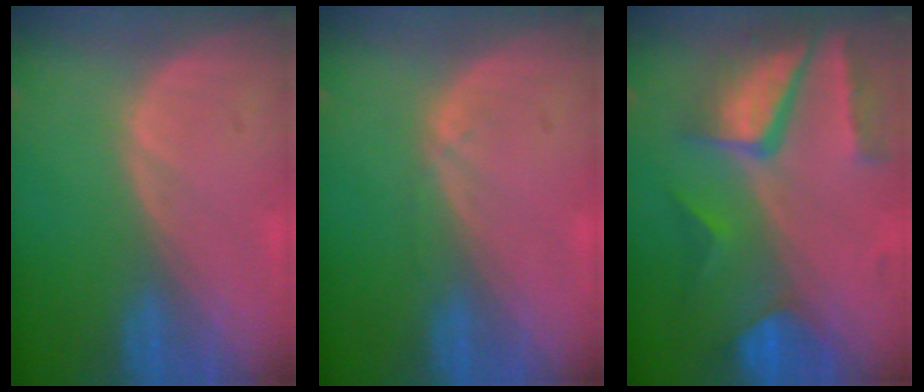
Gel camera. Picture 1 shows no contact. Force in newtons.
{"total": 0.9, "press": 0.8, "slide": 0.2}
{"total": 10.4, "press": 8.8, "slide": 5.5}